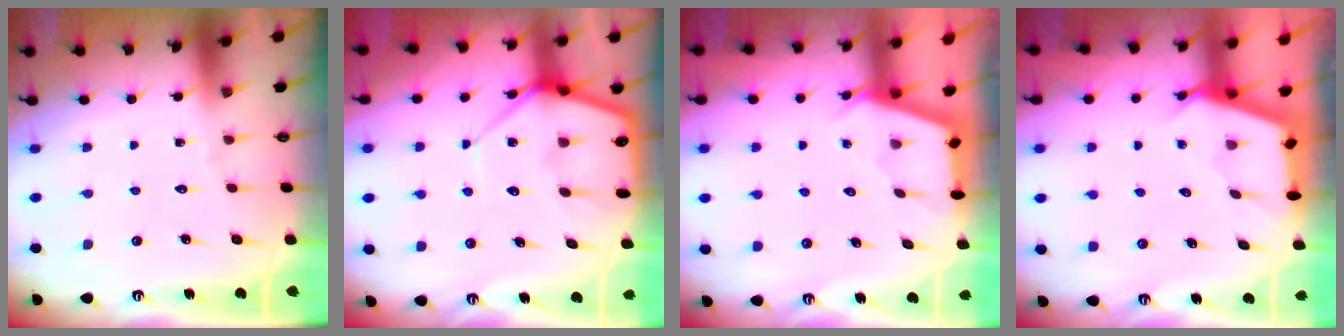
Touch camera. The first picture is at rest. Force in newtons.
{"total": 10.0, "press": 10.0, "slide": 0.6}
{"total": 2.6, "press": 2.6, "slide": 0.3}
{"total": 2.6, "press": 2.5, "slide": 0.3}